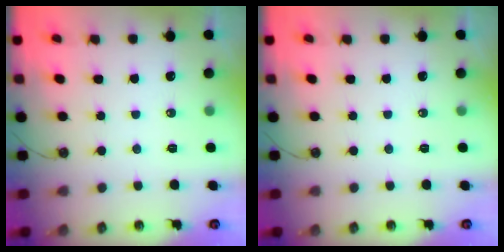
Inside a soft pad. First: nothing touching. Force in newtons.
{"total": 0.6, "press": 0.0, "slide": 0.6}